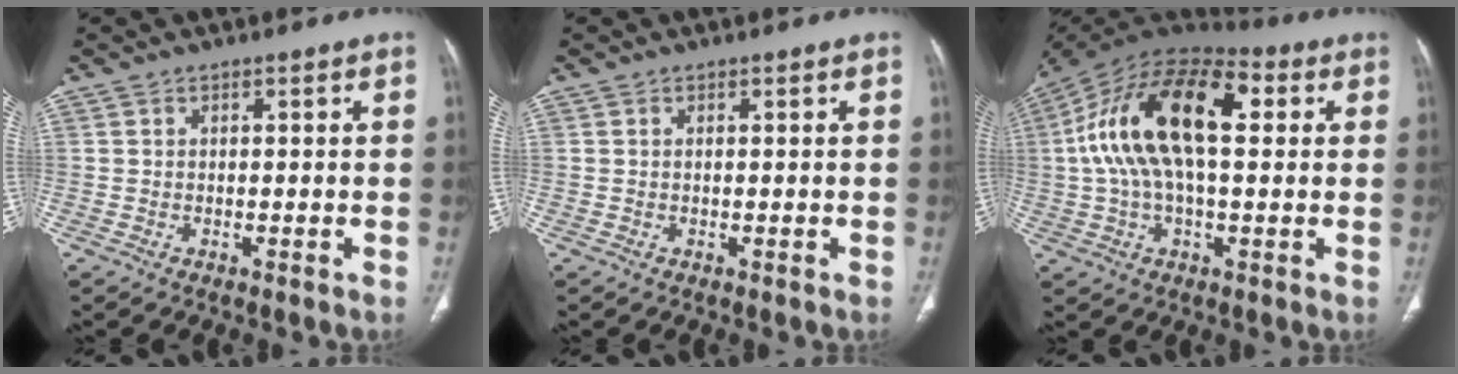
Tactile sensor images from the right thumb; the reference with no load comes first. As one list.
[{"total": 0.0}, {"total": 21.5, "force": [3.8, 10.6, 18.3], "torque": [-0.330, 0.038, 0.053]}]